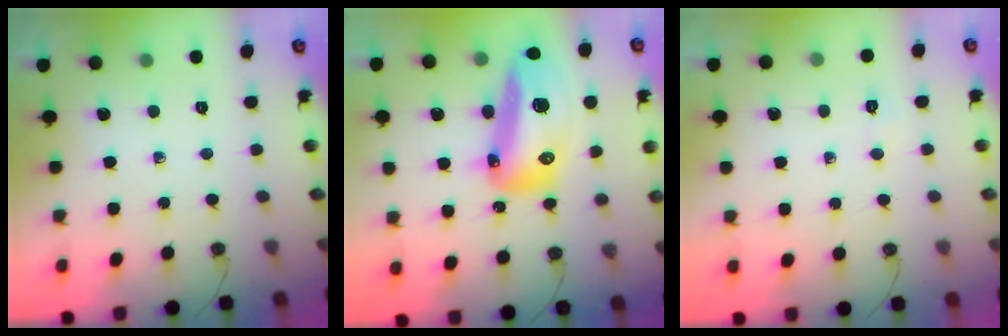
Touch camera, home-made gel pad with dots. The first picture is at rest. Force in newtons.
{"total": 22.0, "press": 21.8, "slide": 3.4}
{"total": 2.9, "press": 2.6, "slide": 1.4}